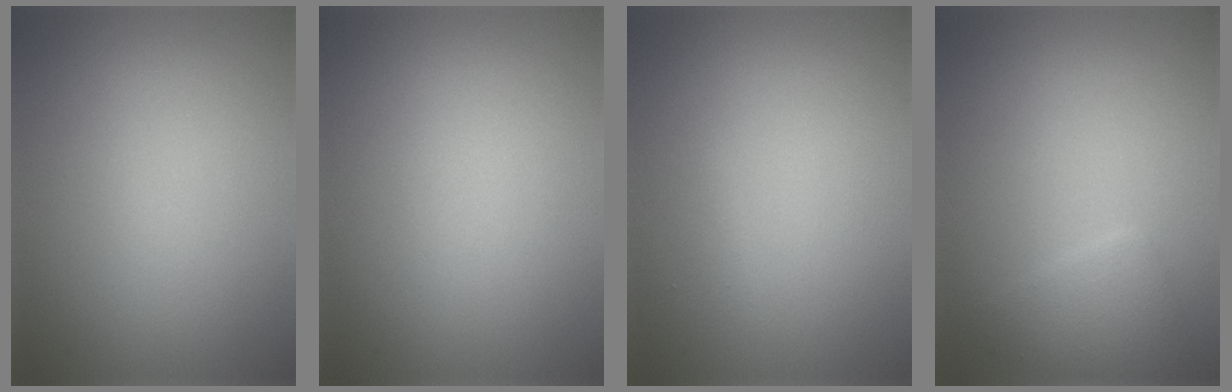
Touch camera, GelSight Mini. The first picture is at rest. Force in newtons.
{"total": 0.0}
{"total": 0.6, "press": 0.6, "slide": 0.1}
{"total": 2.4, "press": 2.4, "slide": 0.1}